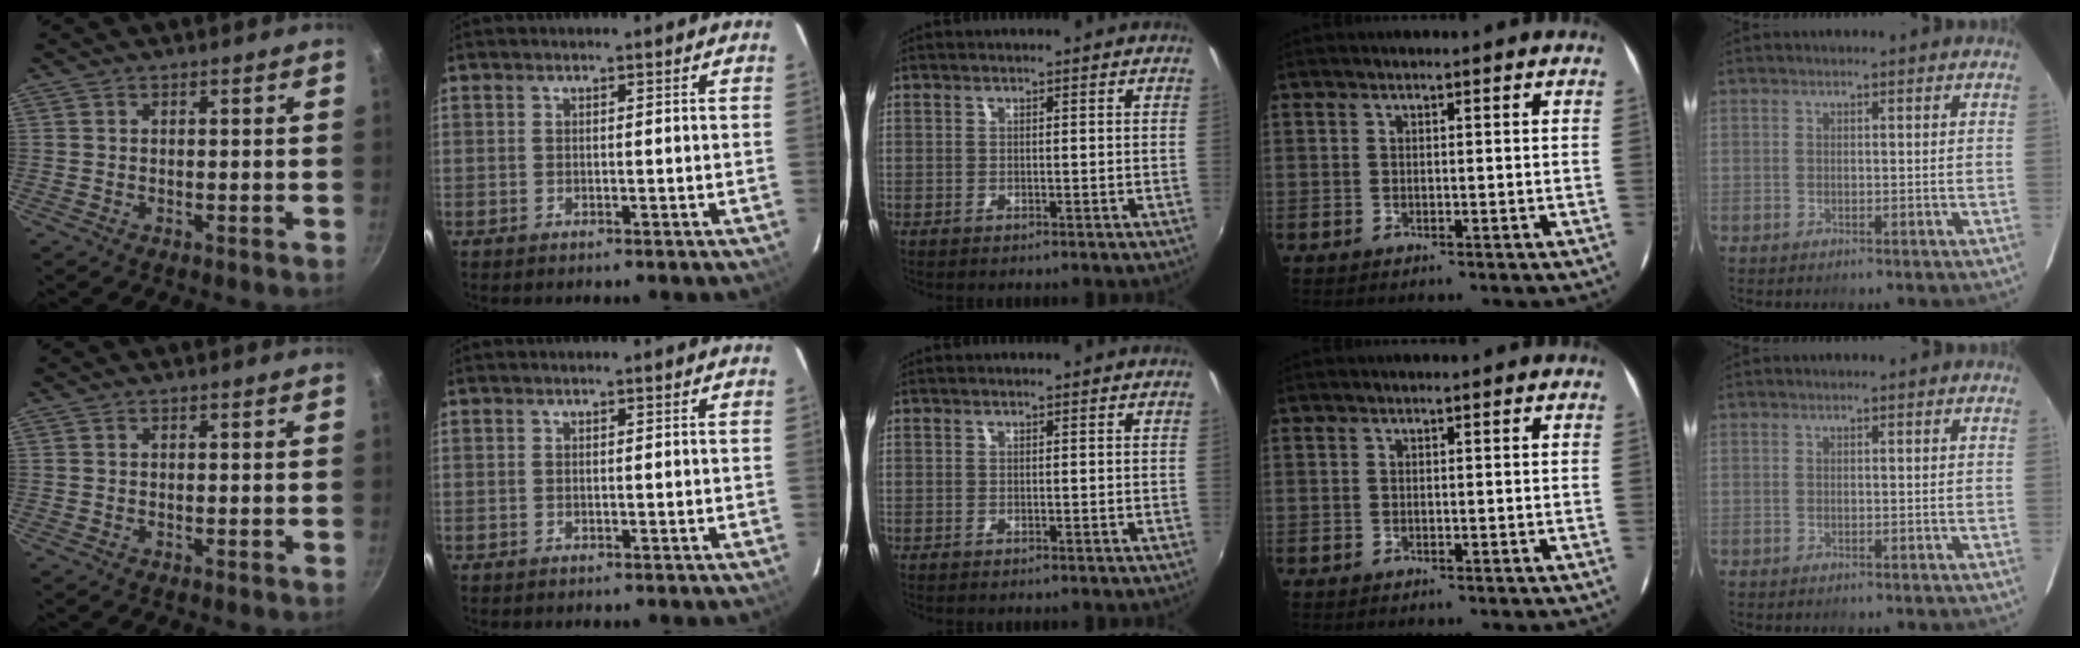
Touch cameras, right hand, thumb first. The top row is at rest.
{}